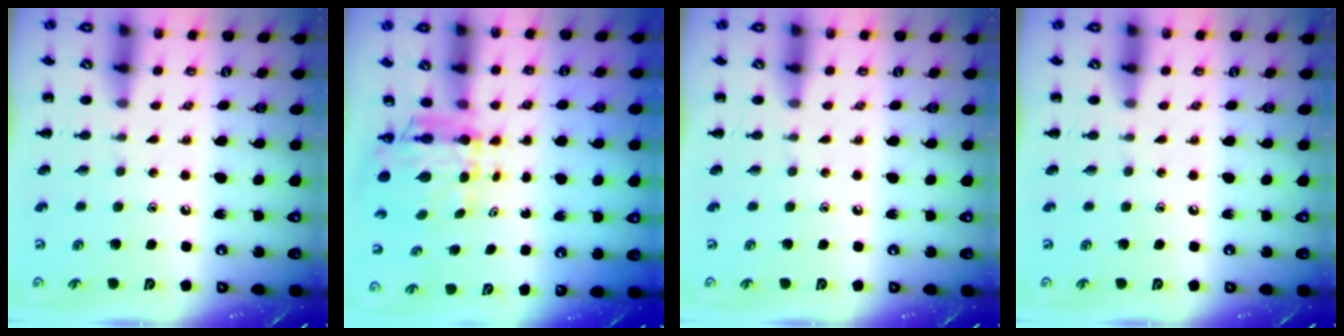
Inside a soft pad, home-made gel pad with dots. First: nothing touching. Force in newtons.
{"total": 5.6, "press": 5.2, "slide": 2.1}
{"total": 0.0}
{"total": 0.0}